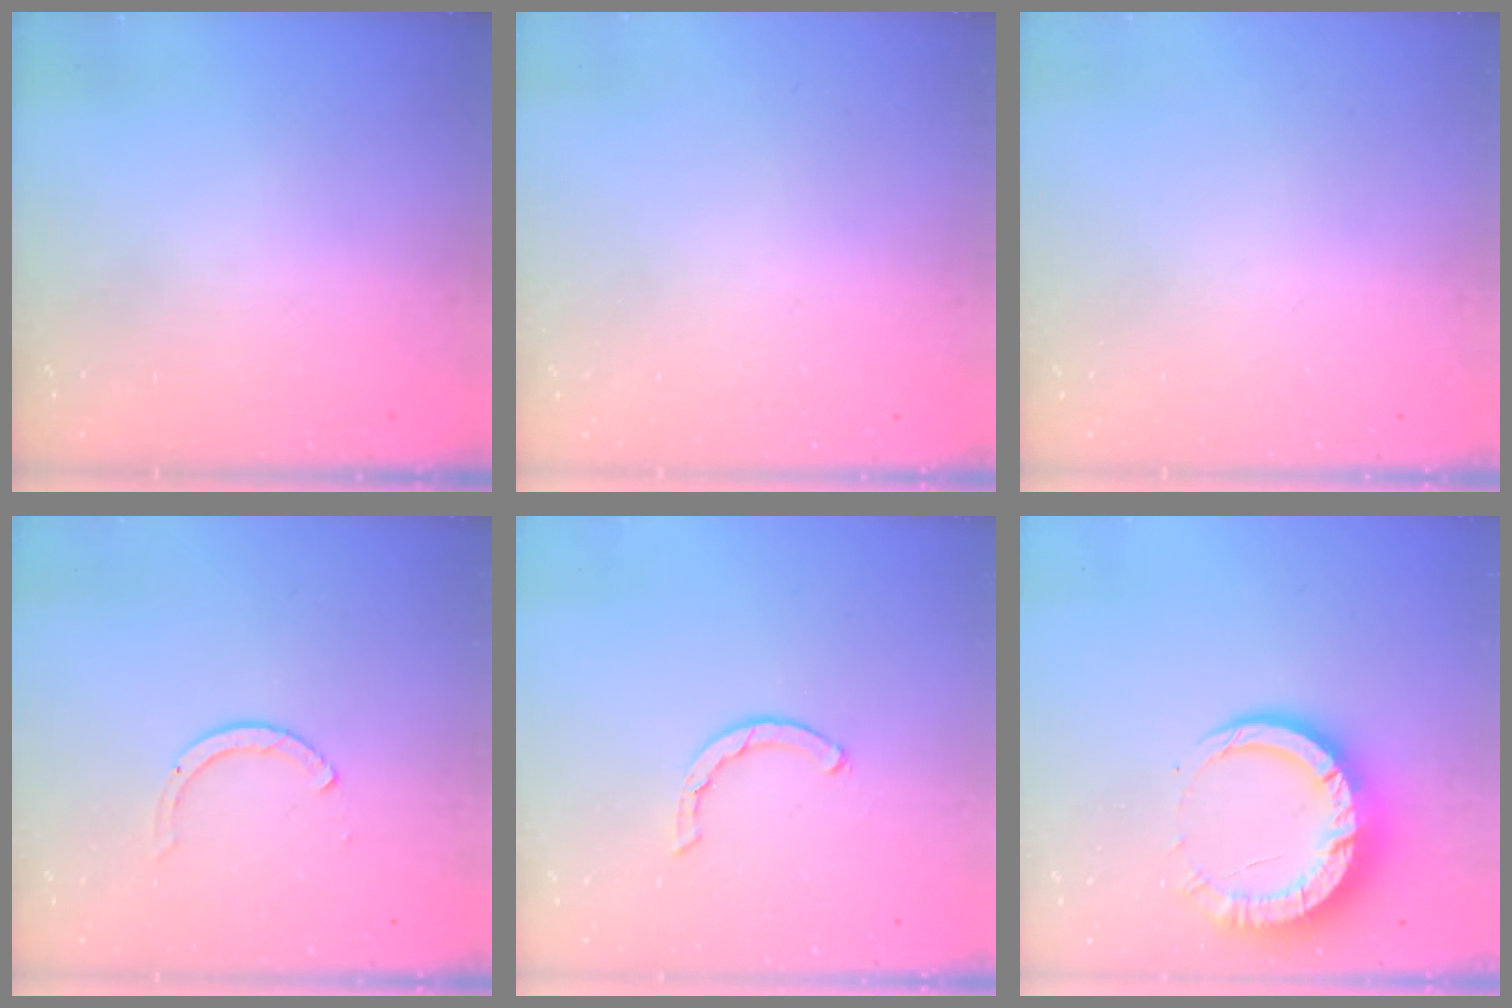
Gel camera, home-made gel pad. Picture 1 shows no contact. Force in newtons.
{"total": 2.5, "press": 2.5, "slide": 0.2}
{"total": 0.0}
{"total": 2.6, "press": 2.6, "slide": 0.3}
{"total": 2.0, "press": 2.0, "slide": 0.2}
{"total": 14.0, "press": 13.9, "slide": 1.4}